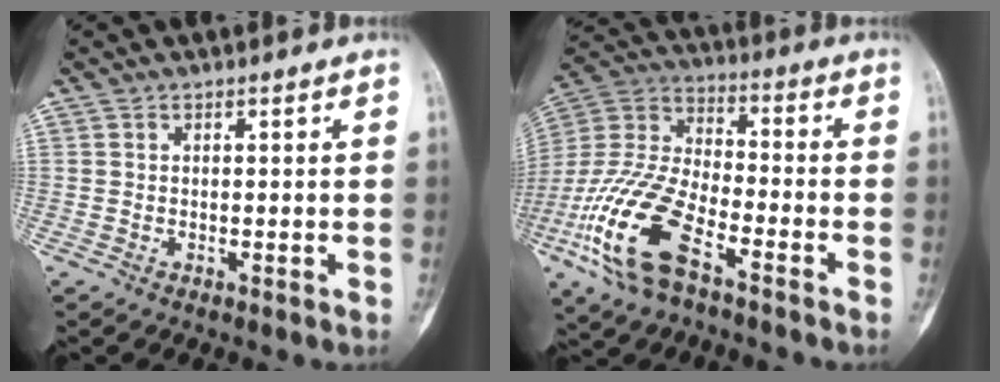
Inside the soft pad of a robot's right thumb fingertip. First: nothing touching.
{"total": 19.0, "force": [-9.1, 8.3, 14.5], "torque": [-0.307, 0.035, -0.180]}